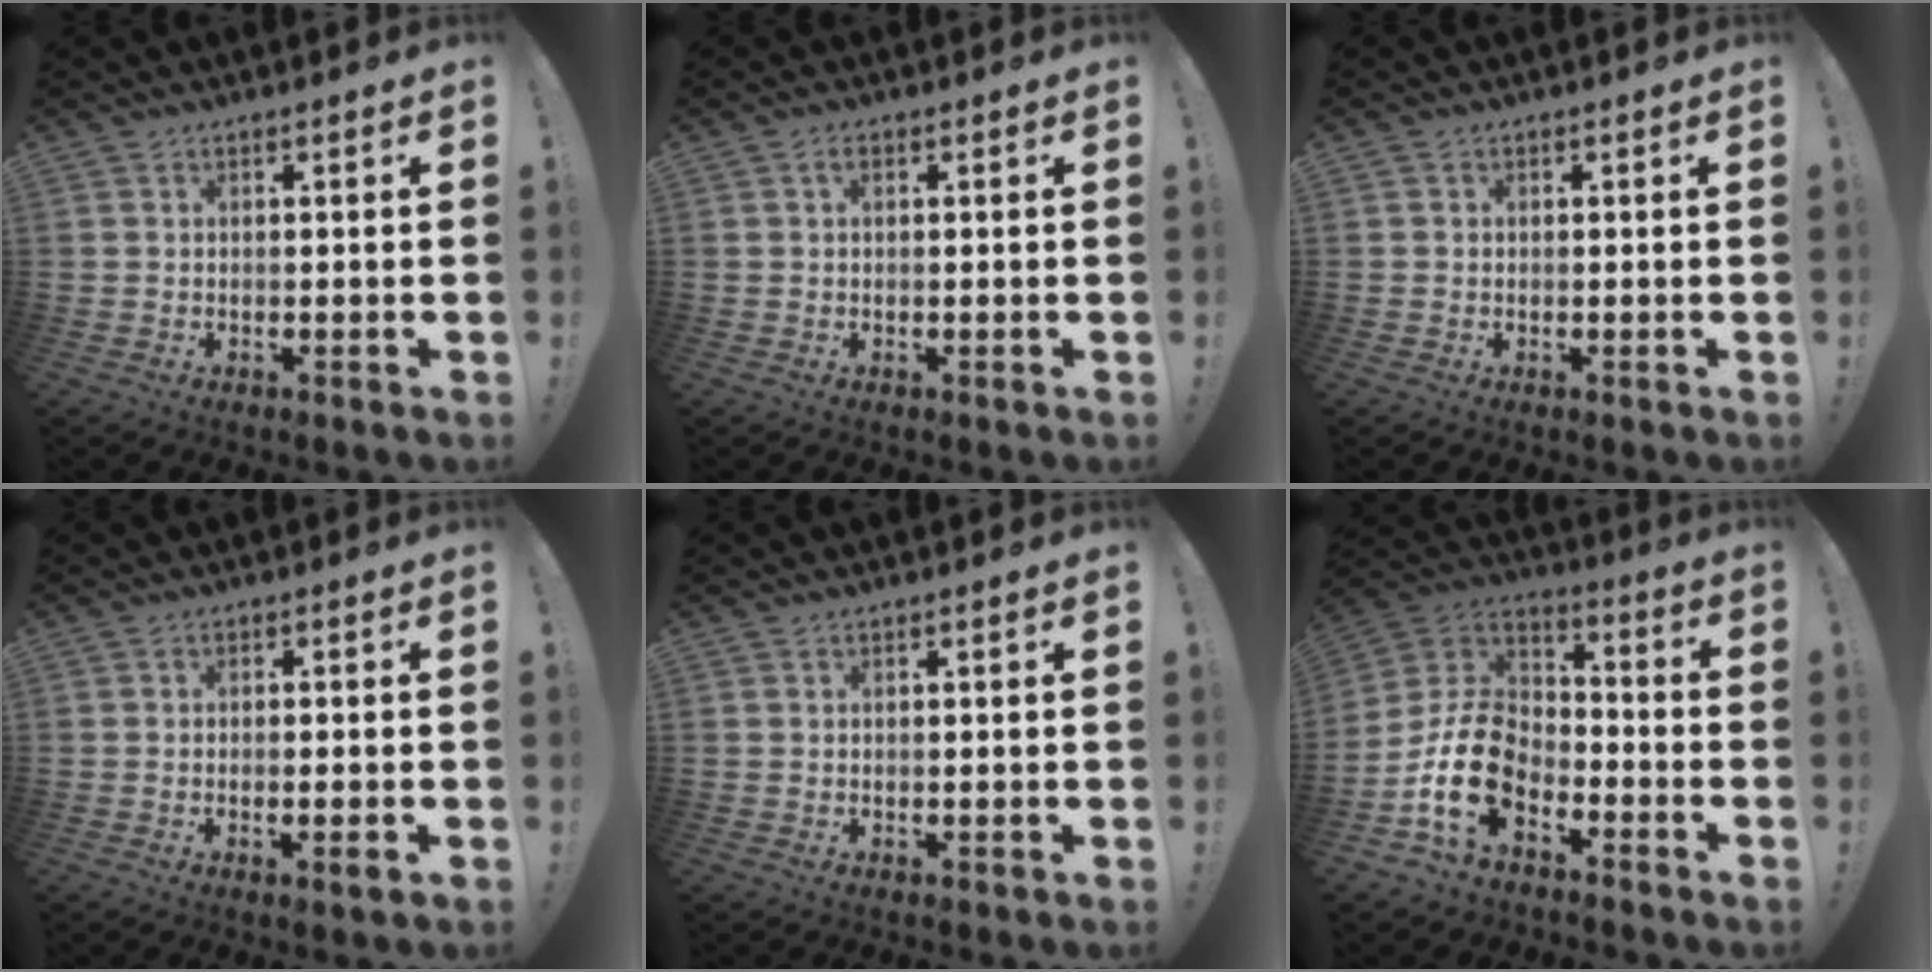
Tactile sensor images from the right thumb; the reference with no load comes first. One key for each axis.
{"total": 1.1, "fx": 0.3, "fy": 0.7, "fz": 0.8, "tx": -0.010, "ty": 0.000, "tz": 0.003}
{"total": 0.6, "fx": -0.1, "fy": 0.6, "fz": 0.0, "tx": 0.001, "ty": 0.002, "tz": -0.001}
{"total": 2.4, "fx": -1.0, "fy": -0.1, "fz": 2.2, "tx": -0.037, "ty": -0.003, "tz": -0.016}
{"total": 0.0}
{"total": 16.9, "fx": -8.3, "fy": 10.5, "fz": 10.4, "tx": -0.211, "ty": 0.049, "tz": -0.138}